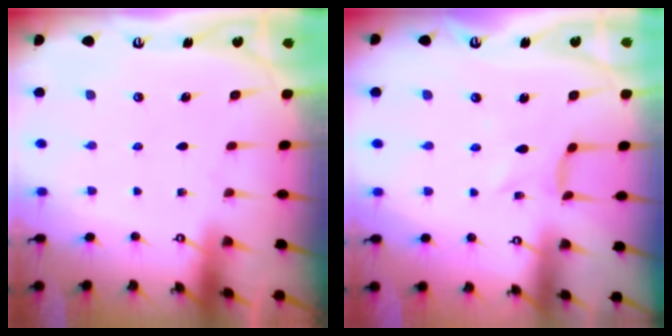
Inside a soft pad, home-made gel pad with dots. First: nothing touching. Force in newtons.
{"total": 1.2, "press": 1.2, "slide": 0.2}